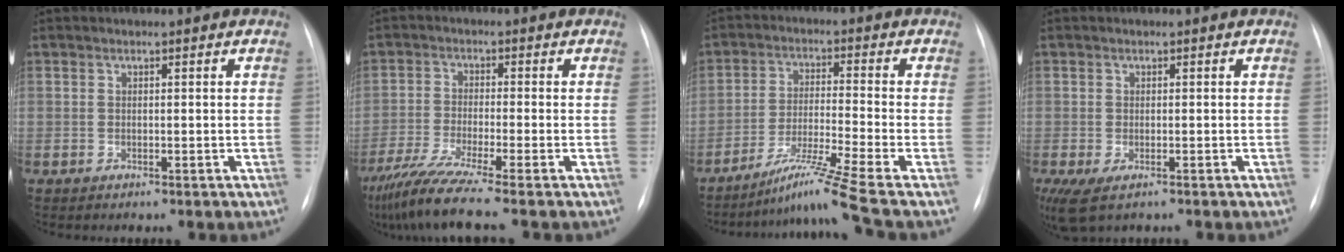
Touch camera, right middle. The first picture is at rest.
{"total": 9.6, "force": [-7.5, -1.5, 5.8], "torque": [-0.102, -0.039, -0.131]}
{"total": 9.6, "force": [-7.2, -2.9, 5.7], "torque": [-0.109, -0.025, -0.127]}
{"total": 5.3, "force": [-3.3, 2.0, 3.6], "torque": [-0.070, -0.018, -0.058]}